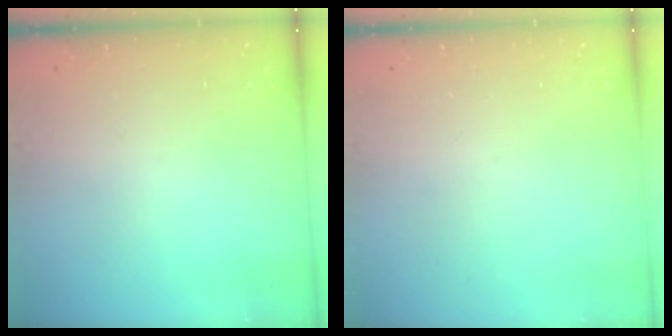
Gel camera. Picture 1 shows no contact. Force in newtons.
{"total": 0.0}